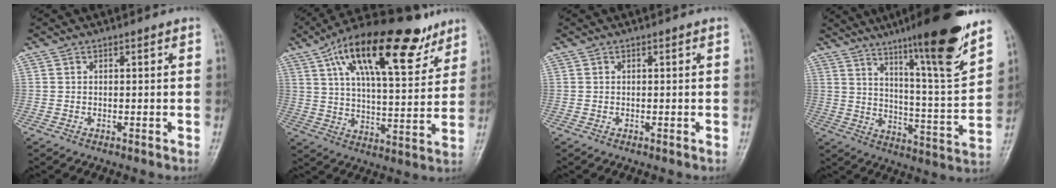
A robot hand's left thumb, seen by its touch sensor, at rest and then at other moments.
{"total": 22.1, "force": [13.0, 7.9, 16.0], "torque": [-0.235, -0.030, 0.214]}
{"total": 0.0}
{"total": 19.8, "force": [13.5, 1.6, 14.4], "torque": [-0.190, -0.075, 0.210]}